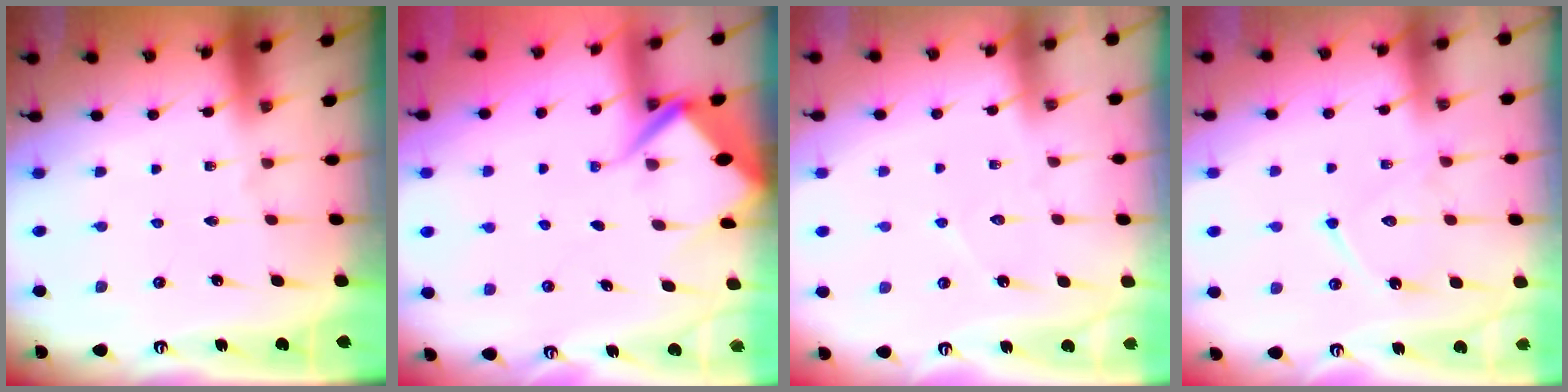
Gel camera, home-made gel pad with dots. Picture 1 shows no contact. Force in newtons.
{"total": 6.2, "press": 6.2, "slide": 0.5}
{"total": 4.1, "press": 4.1, "slide": 0.4}
{"total": 11.8, "press": 11.7, "slide": 1.0}